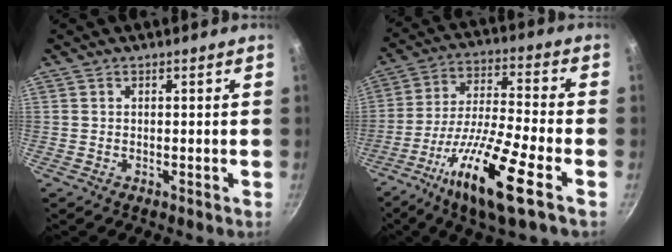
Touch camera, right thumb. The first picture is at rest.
{"total": 17.6, "force": [-8.2, 2.8, 15.3], "torque": [-0.286, 0.026, -0.156]}